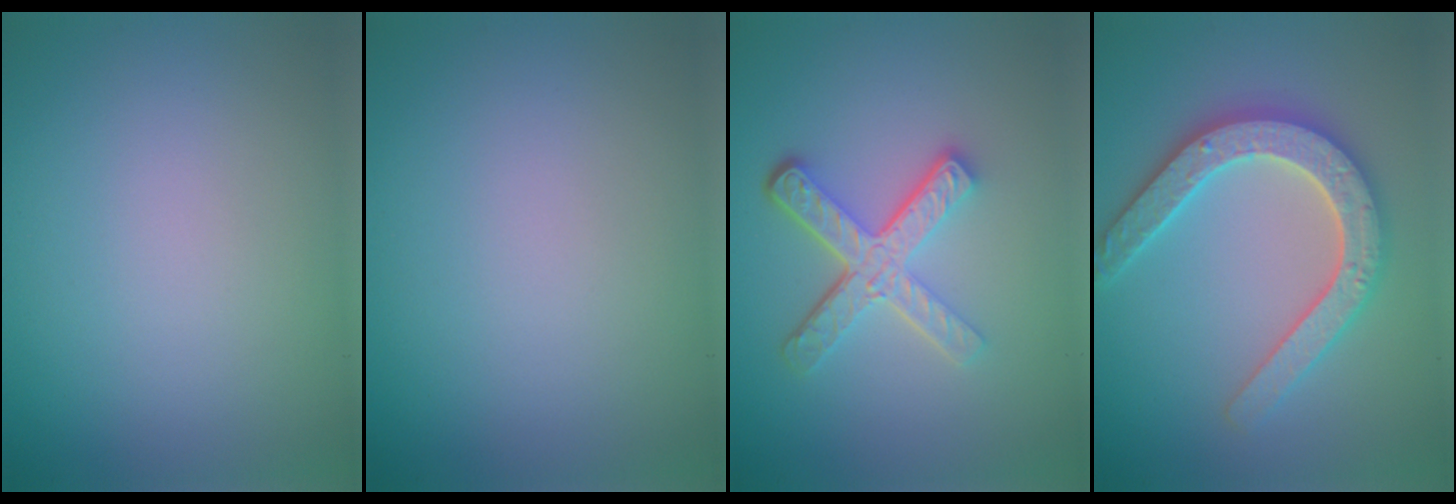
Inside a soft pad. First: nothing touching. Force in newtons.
{"total": 0.0}
{"total": 5.1, "press": 3.6, "slide": 3.5}
{"total": 5.3, "press": 5.2, "slide": 1.0}